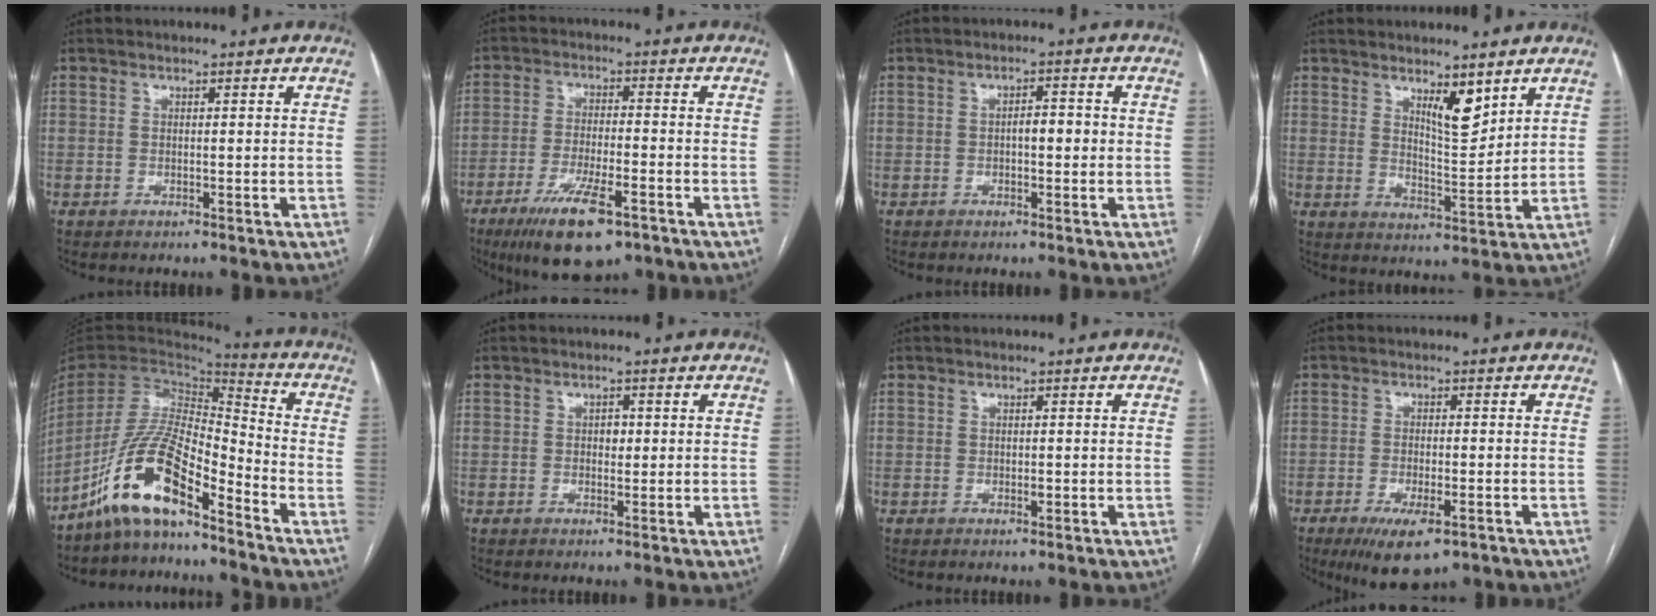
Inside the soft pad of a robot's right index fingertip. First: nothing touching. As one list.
[{"total": 11.7, "force": [-7.0, 2.8, 9.0], "torque": [-0.171, -0.020, -0.115]}, {"total": 2.9, "force": [-0.3, 1.1, 2.7], "torque": [-0.038, 0.010, -0.005]}, {"total": 5.7, "force": [3.7, 1.4, 4.0], "torque": [-0.072, -0.013, 0.067]}, {"total": 13.1, "force": [-9.2, 2.8, 8.9], "torque": [-0.187, 0.012, -0.174]}, {"total": 1.5, "force": [0.1, 1.0, 1.1], "torque": [-0.013, 0.003, 0.002]}, {"total": 0.6, "force": [-0.1, 0.3, 0.5], "torque": [-0.007, -0.001, -0.002]}, {"total": 7.7, "force": [-4.6, 2.4, 5.8], "torque": [-0.098, -0.015, -0.070]}]